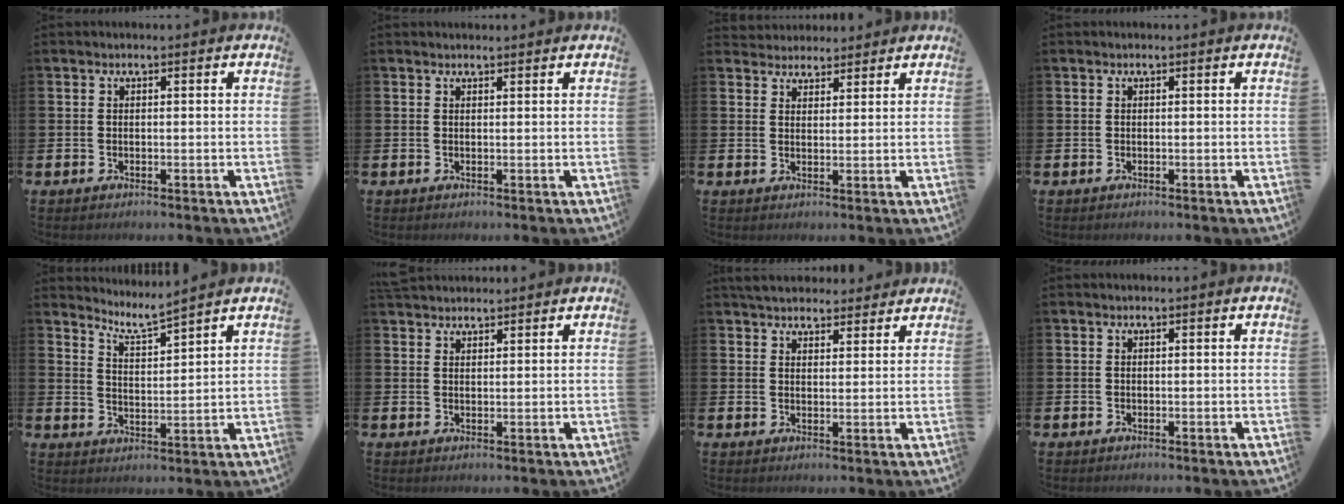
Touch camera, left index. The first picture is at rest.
{"total": 0.8, "force": [0.8, 0.1, 0.1], "torque": [0.011, -0.004, 0.011]}
{"total": 3.2, "force": [3.0, 1.1, -0.4], "torque": [-0.001, -0.009, 0.055]}
{"total": 0.0}
{"total": 4.8, "force": [4.7, -0.1, 1.0], "torque": [-0.036, -0.029, 0.081]}
{"total": 2.6, "force": [2.5, 0.7, 0.2], "torque": [0.000, -0.010, 0.045]}
{"total": 4.3, "force": [4.1, 1.3, 0.4], "torque": [-0.014, -0.016, 0.076]}
{"total": 0.0}